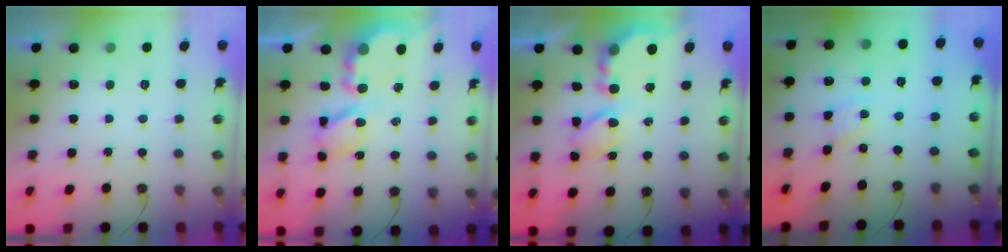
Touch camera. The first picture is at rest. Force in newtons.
{"total": 9.0, "press": 9.0, "slide": 0.6}
{"total": 6.6, "press": 6.5, "slide": 0.6}
{"total": 2.6, "press": 2.6, "slide": 0.4}